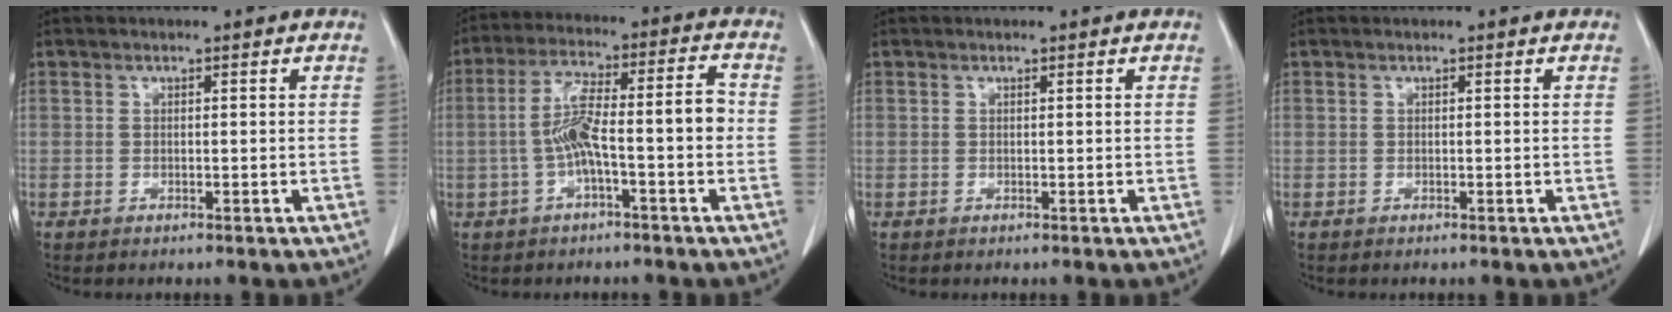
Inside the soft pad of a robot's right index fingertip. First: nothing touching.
{"total": 10.0, "force": [-1.7, 1.4, 9.7], "torque": [-0.174, 0.038, -0.029]}
{"total": 0.0}
{"total": 0.0}